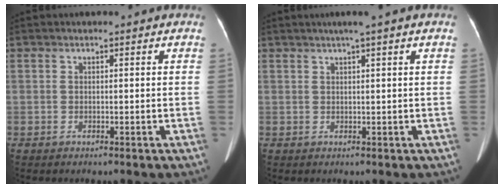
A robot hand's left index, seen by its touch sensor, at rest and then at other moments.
{"total": 2.8, "force": [1.7, -0.5, 2.1], "torque": [-0.038, 0.012, 0.029]}